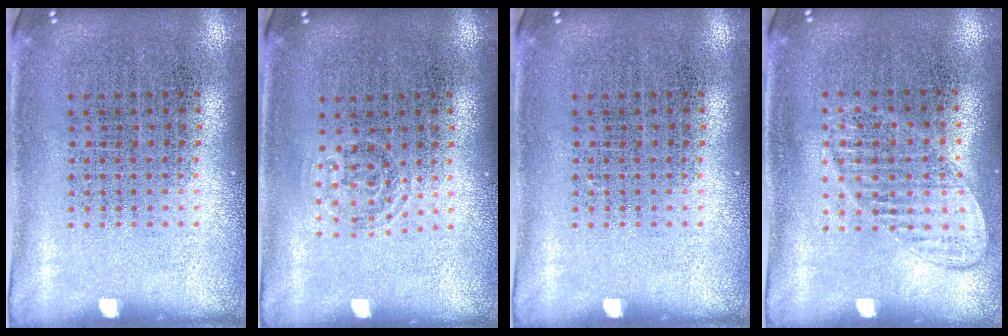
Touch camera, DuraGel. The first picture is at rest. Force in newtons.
{"total": 0.7, "press": 0.4, "slide": 0.6}
{"total": 0.0}
{"total": 1.0, "press": 1.0, "slide": 0.2}